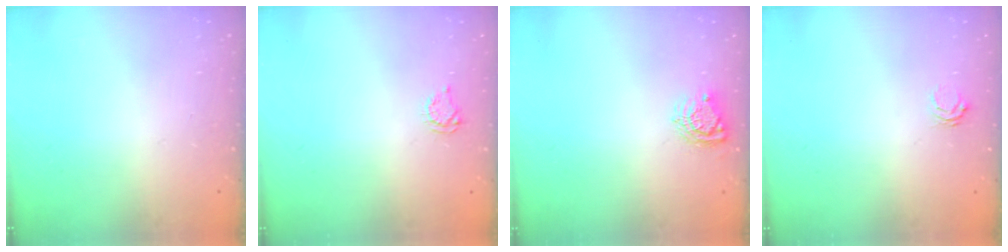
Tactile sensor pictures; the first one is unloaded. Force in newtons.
{"total": 3.4, "press": 3.3, "slide": 0.5}
{"total": 6.5, "press": 6.5, "slide": 0.1}
{"total": 2.5, "press": 2.5, "slide": 0.2}